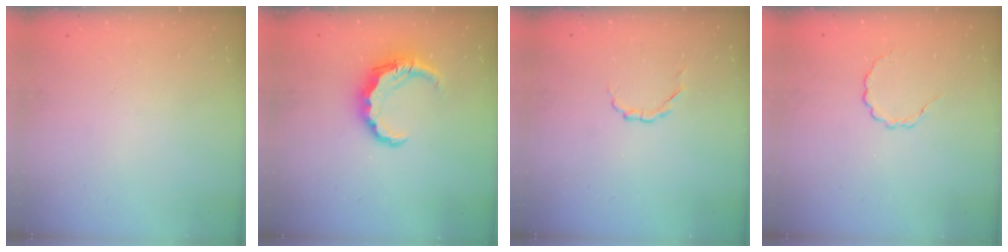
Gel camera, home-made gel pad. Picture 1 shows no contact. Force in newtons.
{"total": 8.2, "press": 8.2, "slide": 0.4}
{"total": 2.7, "press": 2.5, "slide": 1.0}
{"total": 2.9, "press": 2.6, "slide": 1.1}